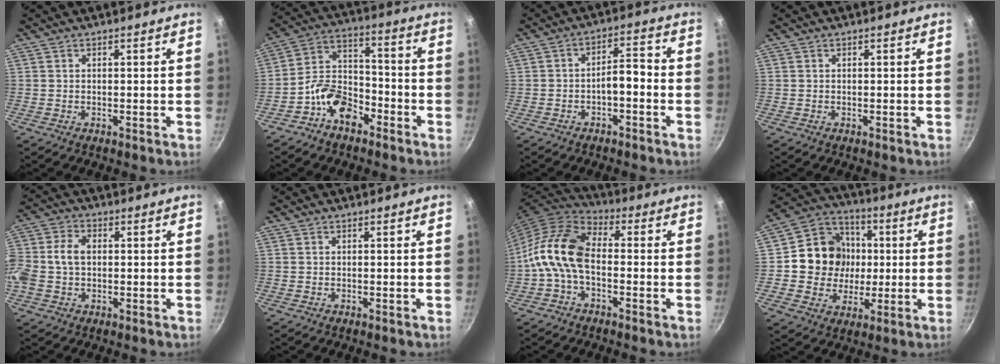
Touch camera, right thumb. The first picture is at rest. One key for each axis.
{"total": 10.6, "fx": -6.3, "fy": 6.4, "fz": 5.6, "tx": -0.074, "ty": 0.067, "tz": -0.132}
{"total": 5.0, "fx": -2.1, "fy": 2.0, "fz": 4.0, "tx": -0.058, "ty": 0.038, "tz": -0.031}
{"total": 0.0}
{"total": 8.8, "fx": 0.1, "fy": 6.3, "fz": 6.2, "tx": -0.123, "ty": 0.021, "tz": -0.011}
{"total": 0.0}
{"total": 11.7, "fx": -2.1, "fy": 7.0, "fz": 9.2, "tx": -0.172, "ty": 0.041, "tz": -0.060}
{"total": 14.7, "fx": 0.8, "fy": 13.5, "fz": 5.9, "tx": -0.070, "ty": 0.021, "tz": 0.007}